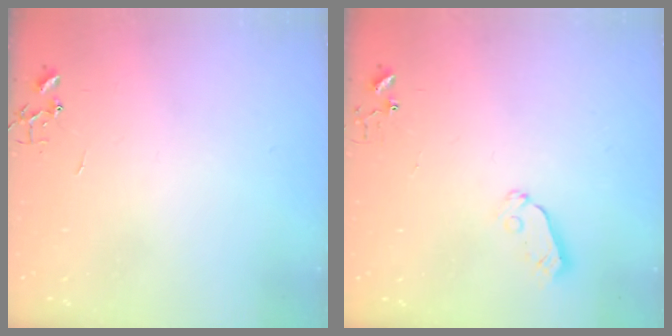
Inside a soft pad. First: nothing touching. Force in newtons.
{"total": 4.1, "press": 4.1, "slide": 0.1}